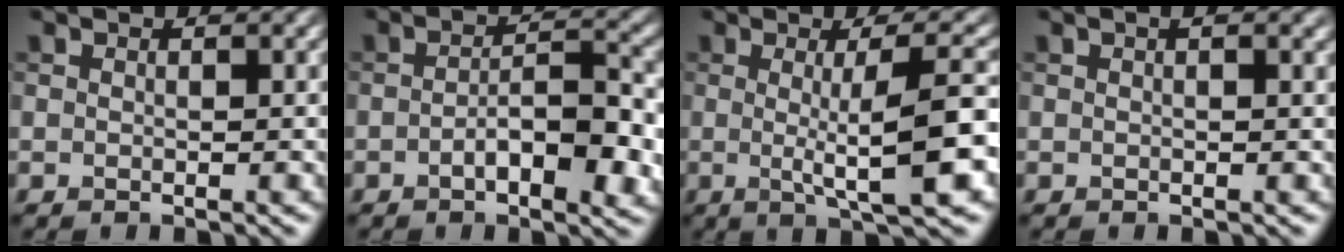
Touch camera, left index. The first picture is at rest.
{"total": 5.6, "force": [-1.4, 2.2, 5.0], "torque": [-0.079, 0.001, -0.022]}
{"total": 7.5, "force": [-0.3, 1.3, 7.3], "torque": [-0.104, -0.002, -0.001]}
{"total": 1.1, "force": [0.5, 0.2, 1.0], "torque": [-0.014, 0.003, 0.009]}